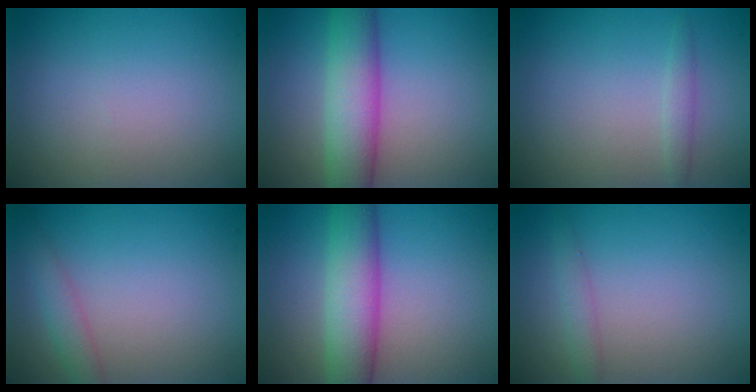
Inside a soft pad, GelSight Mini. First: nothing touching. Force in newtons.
{"total": 6.5, "press": 6.5, "slide": 0.1}
{"total": 1.1, "press": 1.0, "slide": 0.1}
{"total": 2.0, "press": 2.0, "slide": 0.0}
{"total": 6.5, "press": 6.5, "slide": 0.1}
{"total": 1.4, "press": 1.4, "slide": 0.1}